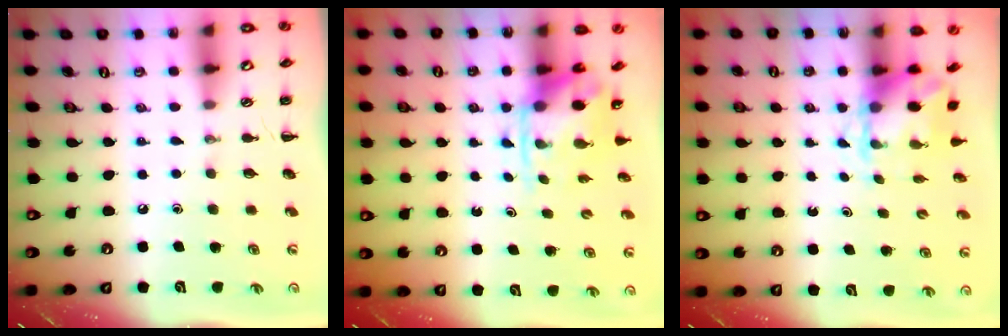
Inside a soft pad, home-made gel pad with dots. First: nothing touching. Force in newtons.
{"total": 3.7, "press": 3.7, "slide": 0.8}
{"total": 4.2, "press": 4.2, "slide": 0.5}